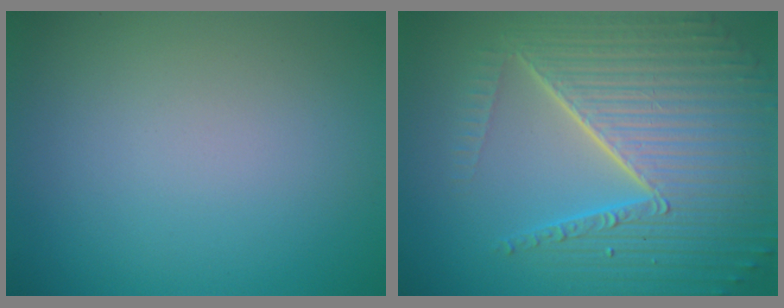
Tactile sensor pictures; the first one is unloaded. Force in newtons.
{"total": 10.1, "press": 6.3, "slide": 7.9}